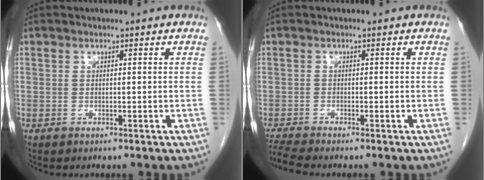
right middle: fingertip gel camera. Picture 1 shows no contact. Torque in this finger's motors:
{"motor_torque": [0.22, -0.21, -0.02, 0.00]}